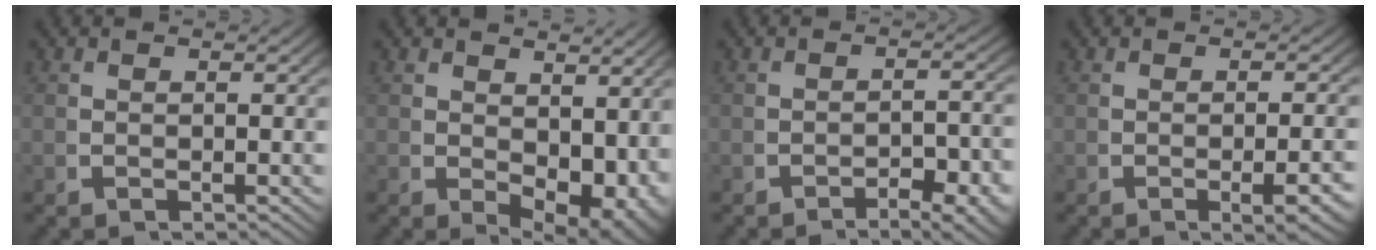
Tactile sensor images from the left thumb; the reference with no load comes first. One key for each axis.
{"total": 5.4, "fx": 0.5, "fy": 3.2, "fz": 4.3, "tx": -0.068, "ty": -0.034, "tz": 0.031}
{"total": 4.0, "fx": -2.7, "fy": 1.3, "fz": 2.6, "tx": -0.034, "ty": -0.006, "tz": -0.043}
{"total": 2.9, "fx": -1.0, "fy": 0.7, "fz": 2.6, "tx": -0.036, "ty": 0.001, "tz": -0.014}